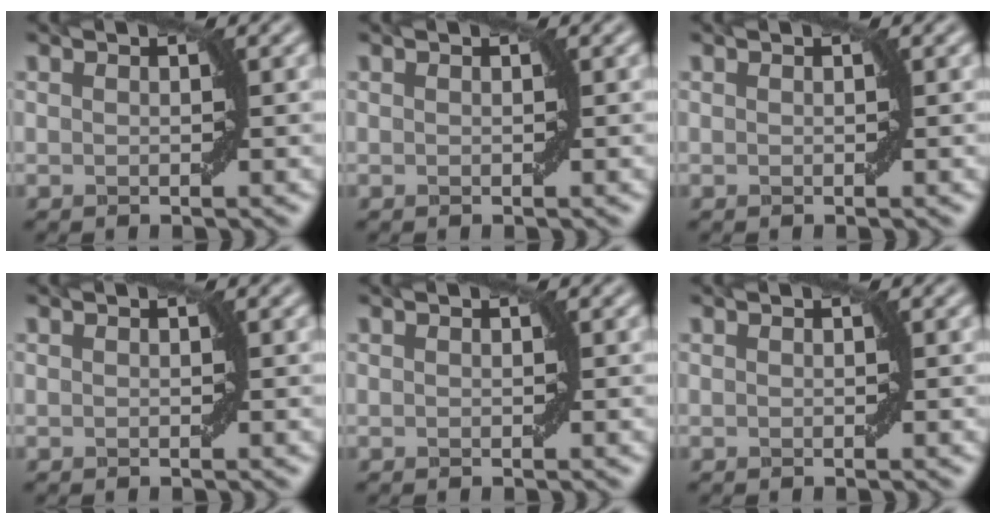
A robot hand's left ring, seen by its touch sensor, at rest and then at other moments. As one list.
[{"total": 0.0}, {"total": 0.0}, {"total": 0.0}, {"total": 0.0}, {"total": 0.0}]